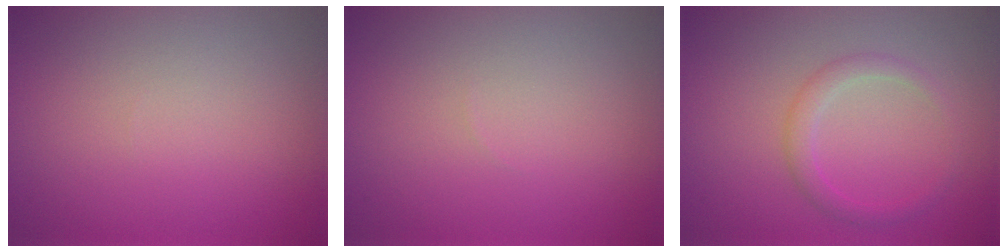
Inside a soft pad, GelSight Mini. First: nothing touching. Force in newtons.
{"total": 0.0}
{"total": 1.8, "press": 1.8, "slide": 0.1}